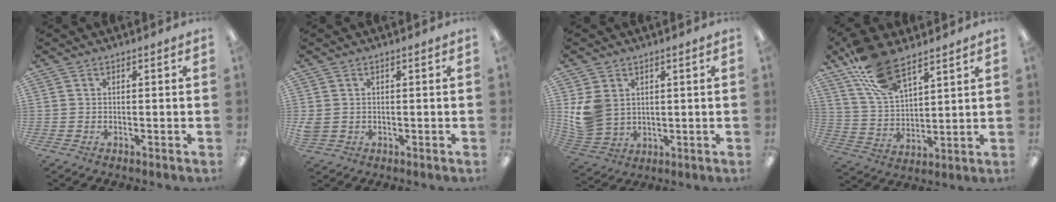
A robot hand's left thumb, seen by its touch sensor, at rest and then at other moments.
{"total": 2.2, "force": [0.4, 2.0, 1.0], "torque": [-0.019, 0.003, 0.008]}
{"total": 8.5, "force": [2.5, 7.0, 4.1], "torque": [-0.098, 0.001, 0.054]}
{"total": 14.7, "force": [10.6, 6.1, 8.2], "torque": [-0.176, -0.037, 0.198]}